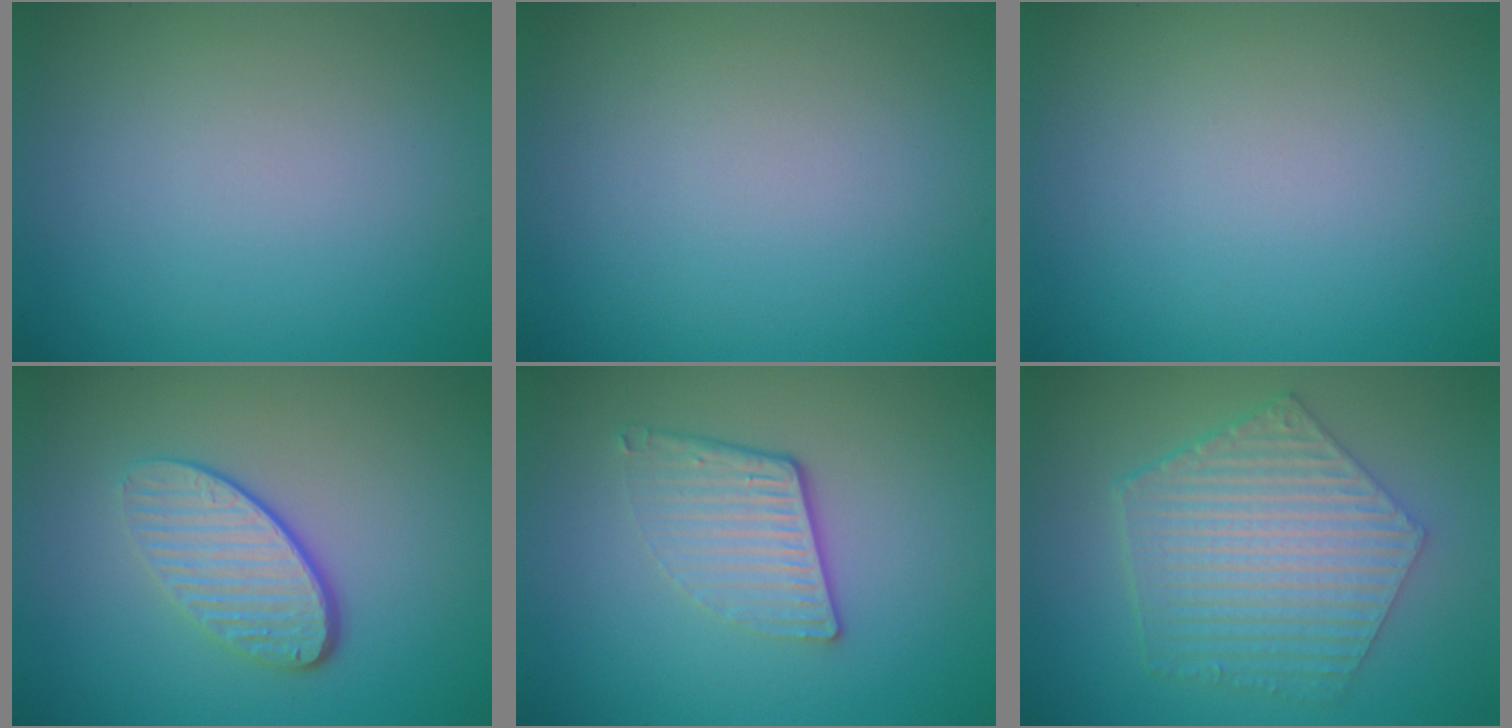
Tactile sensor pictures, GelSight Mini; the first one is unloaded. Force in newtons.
{"total": 0.0}
{"total": 0.0}
{"total": 4.1, "press": 3.0, "slide": 2.7}
{"total": 3.7, "press": 2.6, "slide": 2.6}
{"total": 6.5, "press": 4.9, "slide": 4.3}